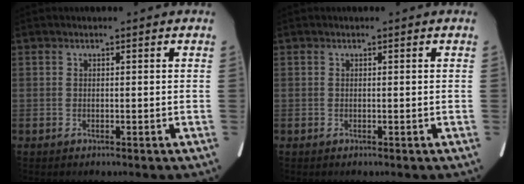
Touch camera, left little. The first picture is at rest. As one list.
[{"total": 0.0}]